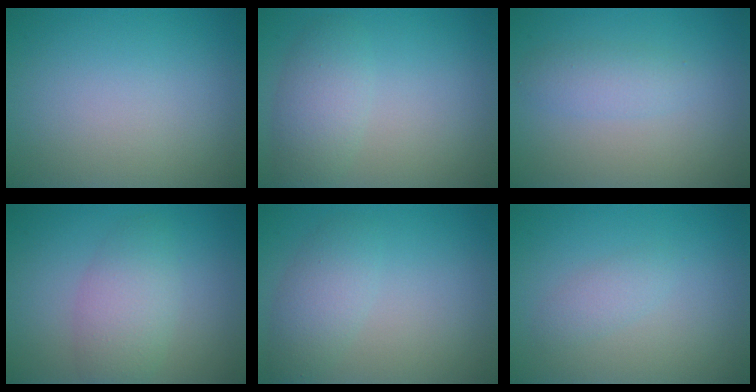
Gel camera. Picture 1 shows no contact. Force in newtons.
{"total": 2.6, "press": 2.6, "slide": 0.2}
{"total": 2.0, "press": 2.0, "slide": 0.0}
{"total": 2.4, "press": 2.4, "slide": 0.2}
{"total": 2.6, "press": 2.6, "slide": 0.2}
{"total": 1.3, "press": 1.3, "slide": 0.1}